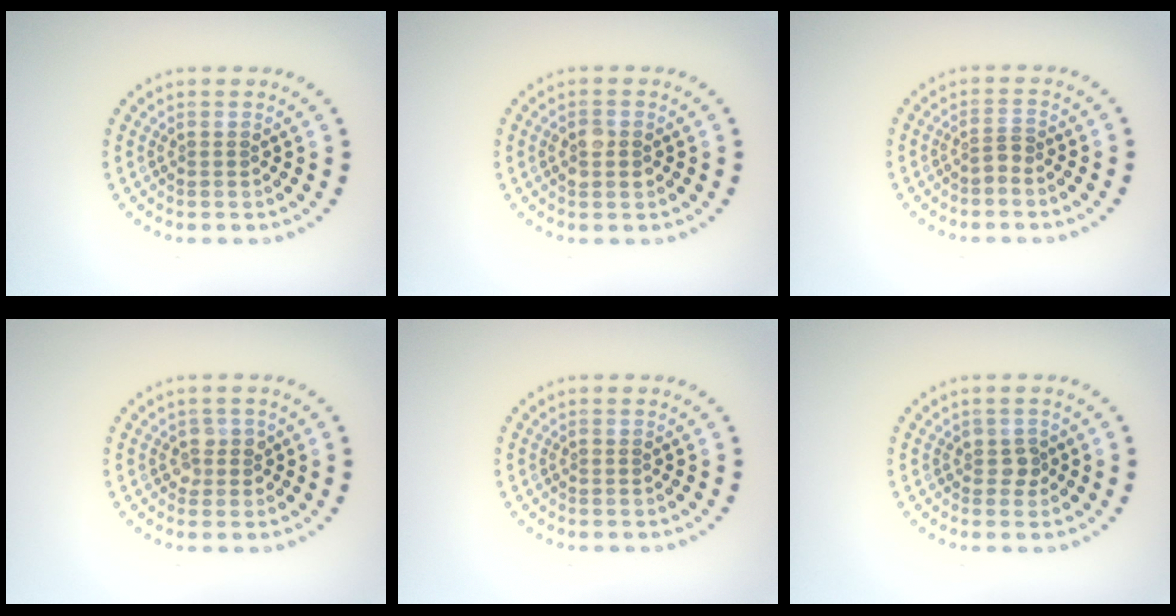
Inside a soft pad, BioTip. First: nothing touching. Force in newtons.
{"total": 2.3, "press": 2.3, "slide": 0.1}
{"total": 1.1, "press": 0.7, "slide": 0.8}
{"total": 1.5, "press": 1.4, "slide": 0.7}
{"total": 0.0}
{"total": 1.0, "press": 0.9, "slide": 0.4}